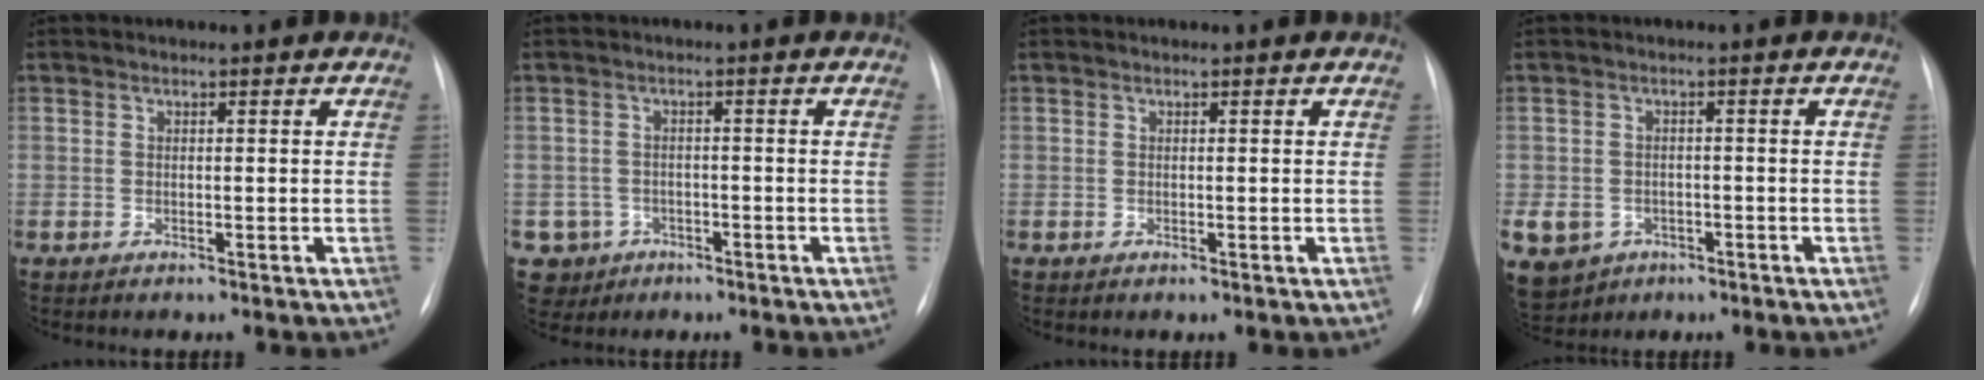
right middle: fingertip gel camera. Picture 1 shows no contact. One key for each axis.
{"total": 4.9, "fx": -2.2, "fy": 4.4, "fz": -0.2, "tx": 0.002, "ty": 0.011, "tz": -0.032}
{"total": 0.0}
{"total": 11.9, "fx": -5.3, "fy": 9.8, "fz": 4.2, "tx": -0.125, "ty": 0.005, "tz": -0.070}